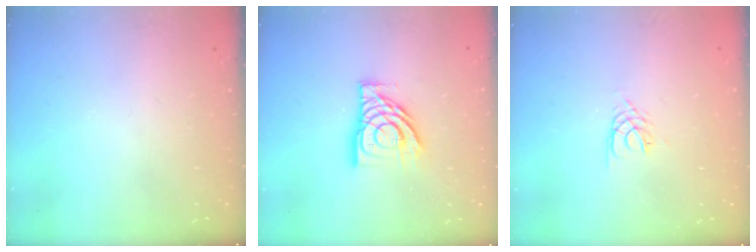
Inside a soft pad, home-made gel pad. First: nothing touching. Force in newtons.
{"total": 13.3, "press": 13.3, "slide": 1.2}
{"total": 3.5, "press": 3.5, "slide": 0.5}